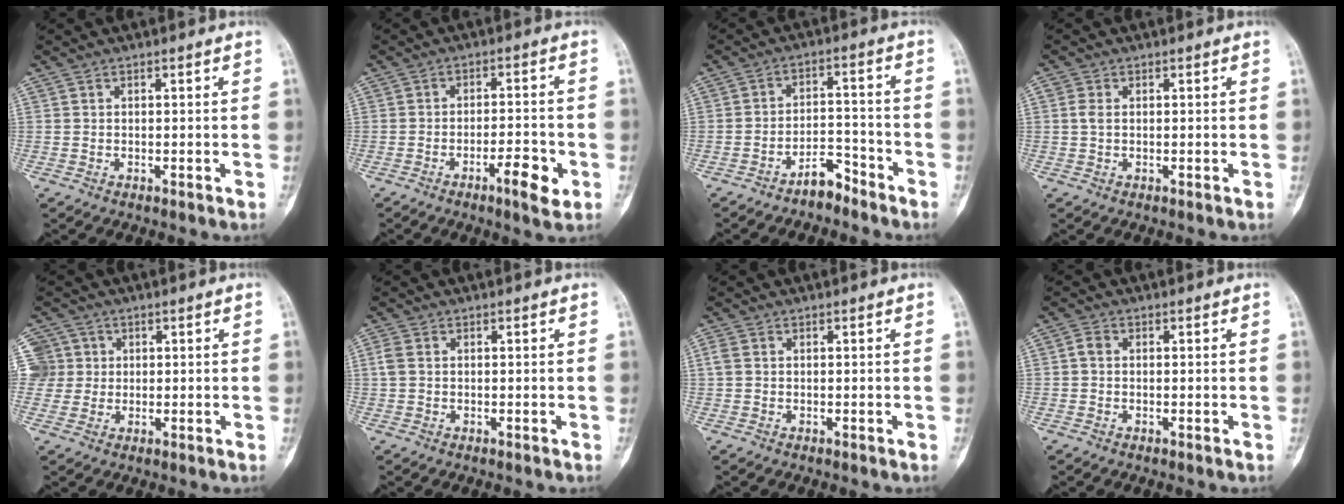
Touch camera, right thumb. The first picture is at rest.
{"total": 6.5, "force": [-2.9, 1.7, 5.5], "torque": [-0.081, 0.014, -0.043]}
{"total": 5.1, "force": [-4.3, 2.0, 1.9], "torque": [-0.019, 0.048, -0.074]}
{"total": 1.7, "force": [0.3, 1.1, 1.2], "torque": [-0.027, 0.004, 0.005]}
{"total": 6.7, "force": [1.7, 6.5, 0.5], "torque": [0.012, 0.015, 0.034]}
{"total": 1.9, "force": [0.3, 1.3, 1.4], "torque": [-0.042, 0.005, 0.006]}
{"total": 1.5, "force": [0.3, 1.1, 1.0], "torque": [-0.029, 0.005, 0.006]}
{"total": 1.5, "force": [0.0, 1.1, 1.0], "torque": [-0.015, 0.002, -0.004]}